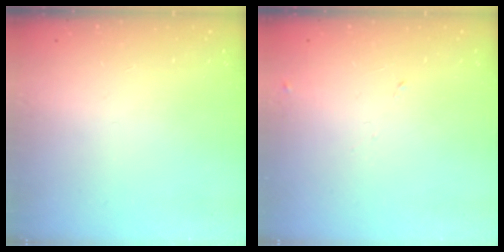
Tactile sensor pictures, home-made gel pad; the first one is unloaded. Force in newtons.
{"total": 4.3, "press": 4.3, "slide": 0.7}